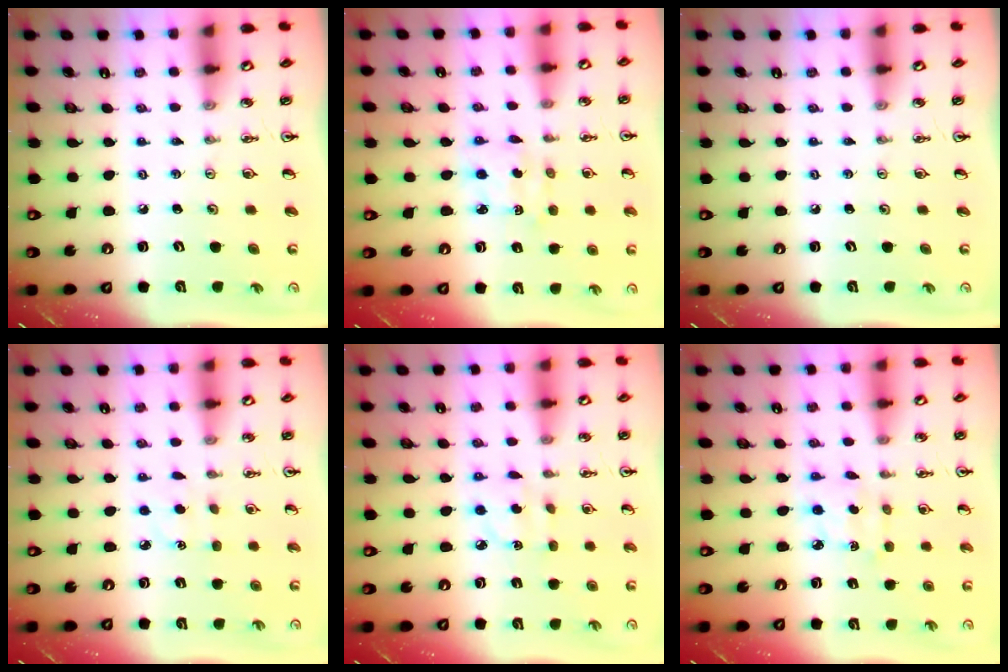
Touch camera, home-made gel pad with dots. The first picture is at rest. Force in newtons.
{"total": 2.7, "press": 2.7, "slide": 0.0}
{"total": 0.0}
{"total": 2.9, "press": 2.8, "slide": 0.5}
{"total": 3.2, "press": 3.2, "slide": 0.3}
{"total": 2.8, "press": 2.8, "slide": 0.4}